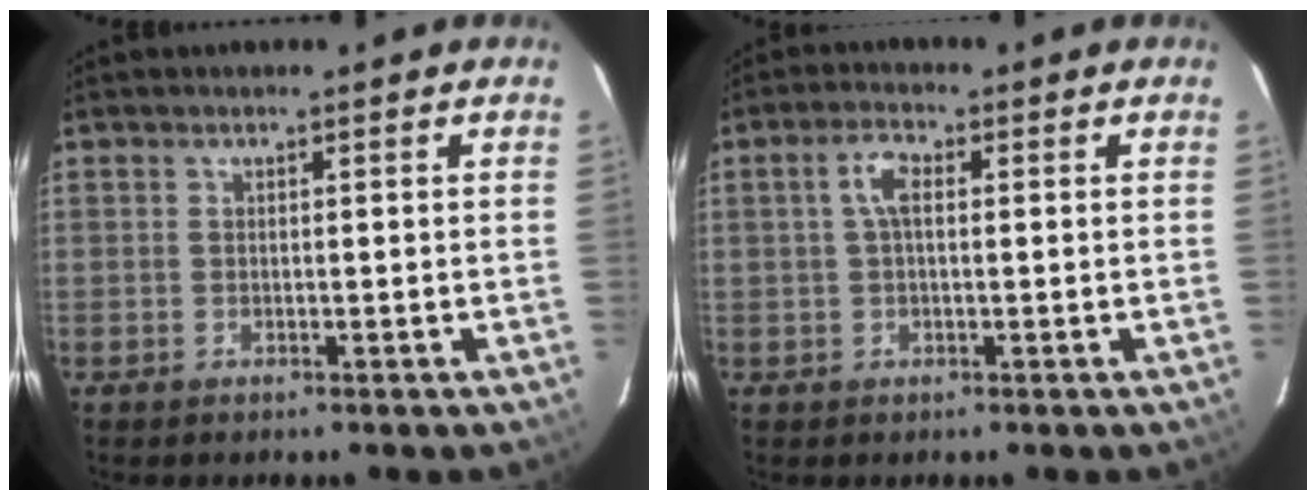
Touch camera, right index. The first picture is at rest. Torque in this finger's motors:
{"motor_torque": [0.39, -0.25, 0.26, 0.07]}